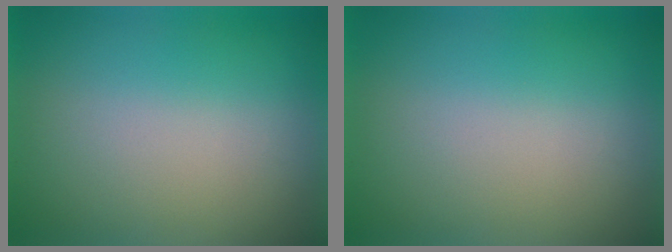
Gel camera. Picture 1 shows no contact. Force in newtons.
{"total": 0.0}